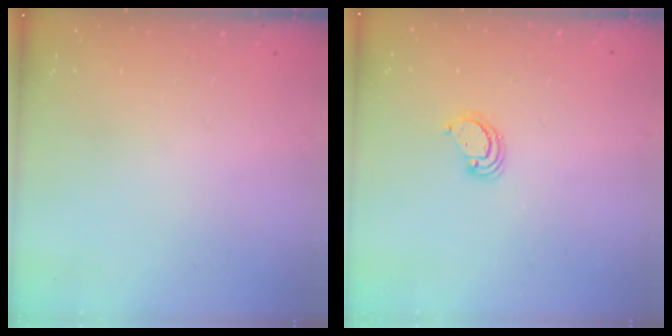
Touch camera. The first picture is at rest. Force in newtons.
{"total": 4.1, "press": 4.1, "slide": 0.2}